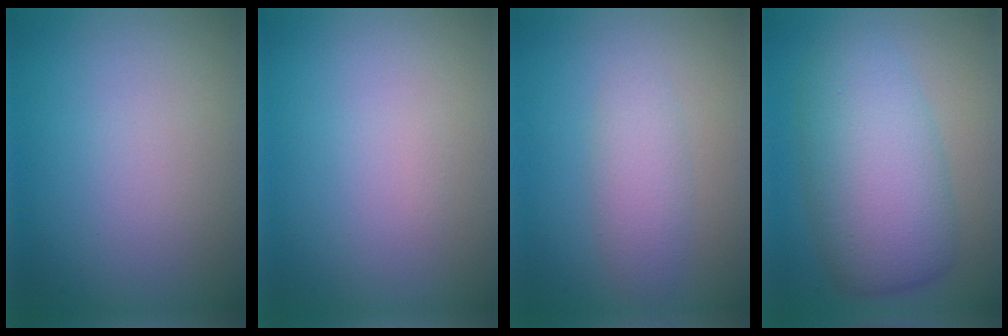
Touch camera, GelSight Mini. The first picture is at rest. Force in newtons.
{"total": 0.0}
{"total": 2.2, "press": 2.2, "slide": 0.0}
{"total": 7.7, "press": 7.7, "slide": 0.1}